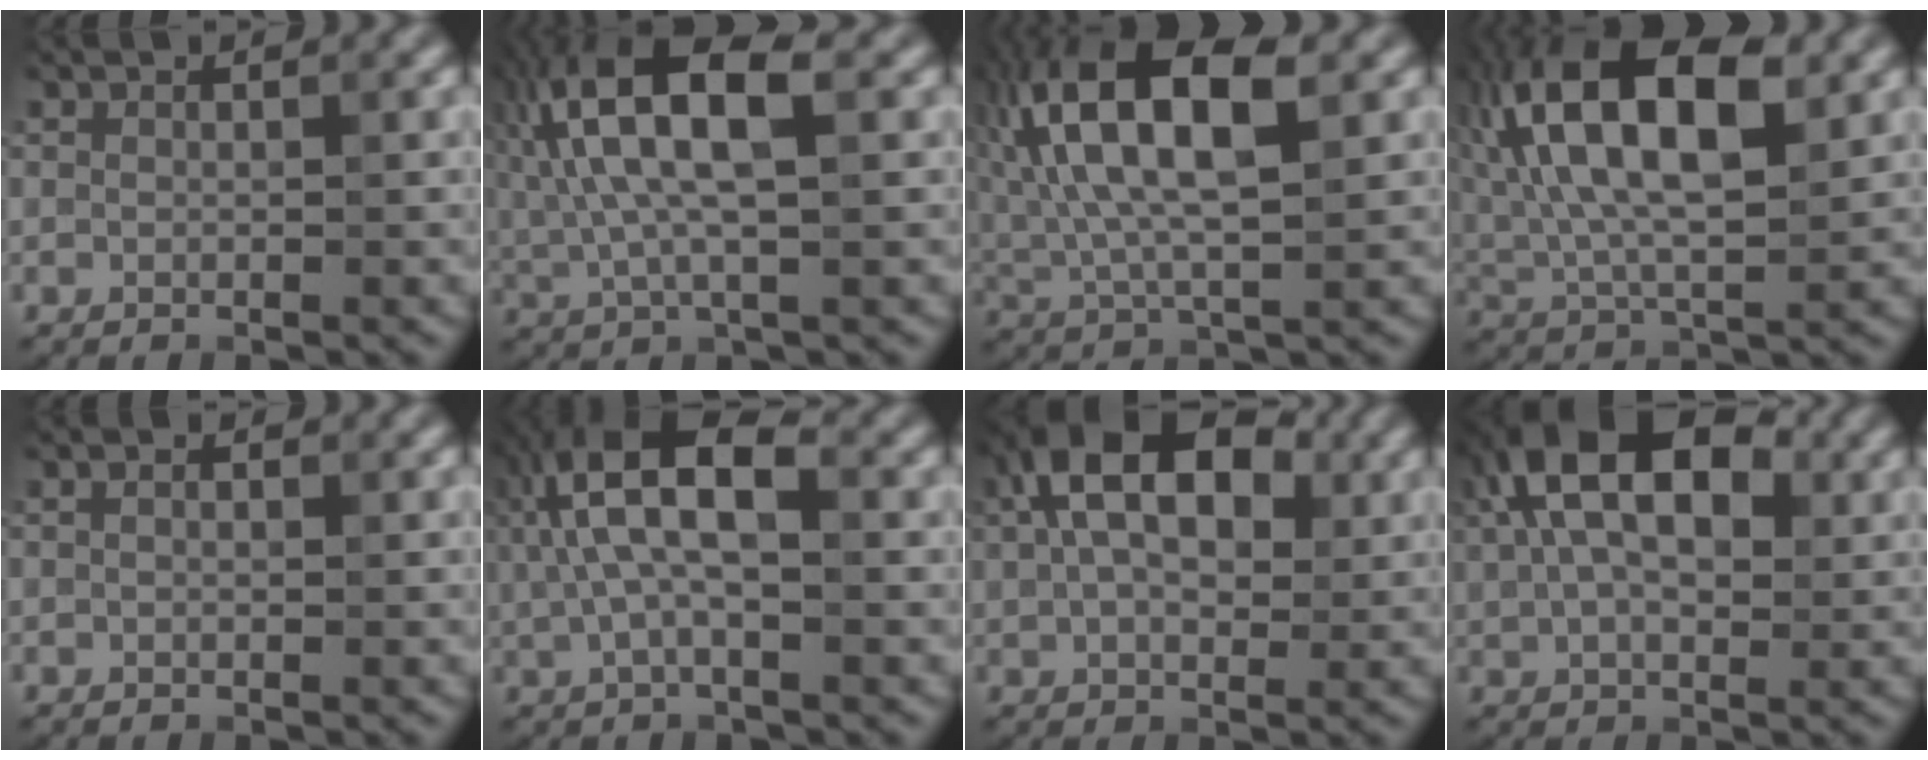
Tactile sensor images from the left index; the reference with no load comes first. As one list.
[{"total": 9.8, "force": [2.2, 3.5, 8.9], "torque": [-0.174, 0.021, 0.033]}, {"total": 11.4, "force": [2.7, 5.1, 9.9], "torque": [-0.183, 0.021, 0.042]}, {"total": 13.2, "force": [3.6, 6.3, 11.0], "torque": [-0.192, 0.022, 0.057]}, {"total": 1.2, "force": [0.6, 0.8, 0.8], "torque": [-0.011, -0.003, -0.001]}, {"total": 8.3, "force": [2.1, 3.6, 7.2], "torque": [-0.137, 0.017, 0.028]}, {"total": 11.3, "force": [4.1, 6.6, 8.2], "torque": [-0.136, 0.036, 0.049]}, {"total": 11.9, "force": [4.1, 6.8, 8.9], "torque": [-0.142, 0.034, 0.052]}]